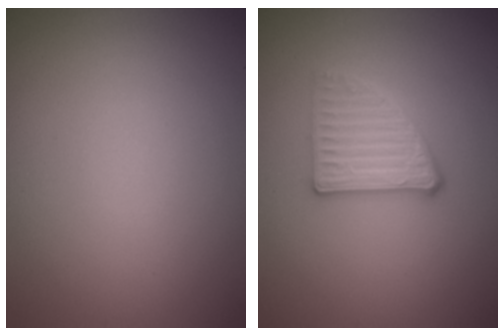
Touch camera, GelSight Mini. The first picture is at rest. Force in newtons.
{"total": 2.8, "press": 2.5, "slide": 1.2}